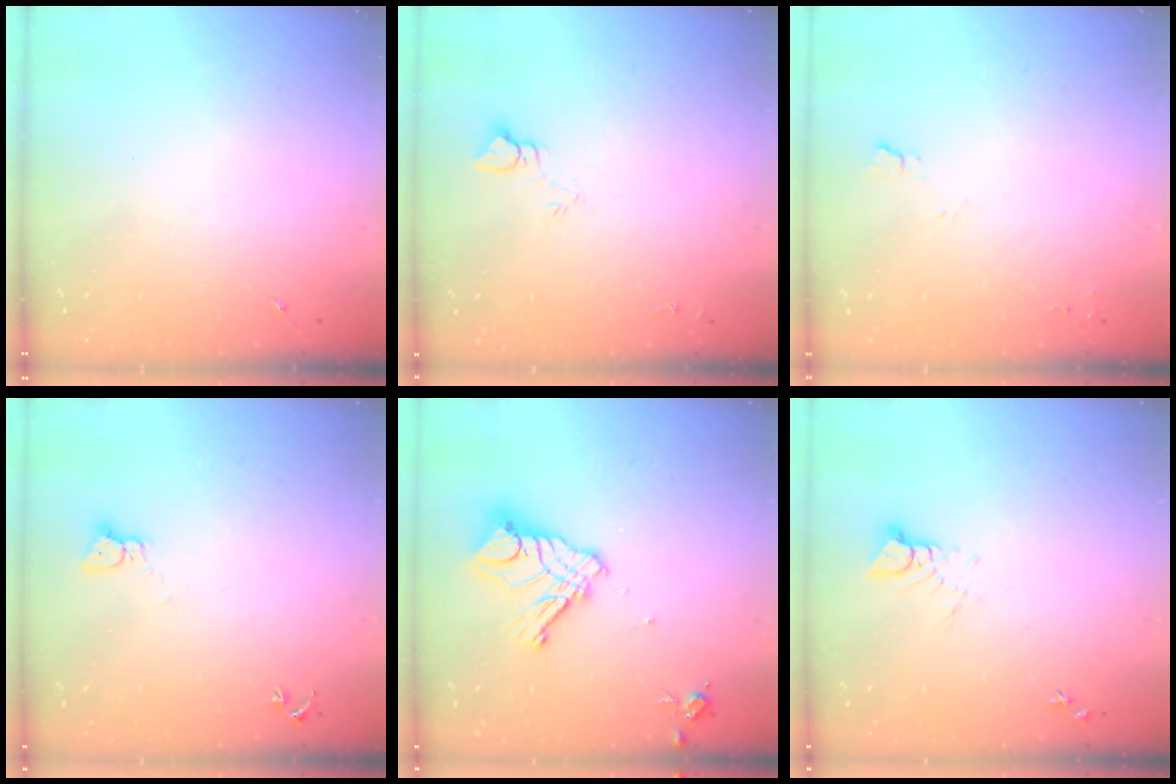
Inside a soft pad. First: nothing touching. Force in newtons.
{"total": 6.0, "press": 6.0, "slide": 0.4}
{"total": 5.1, "press": 5.1, "slide": 0.6}
{"total": 2.3, "press": 2.3, "slide": 0.3}
{"total": 14.6, "press": 14.6, "slide": 1.5}
{"total": 3.5, "press": 3.5, "slide": 0.2}